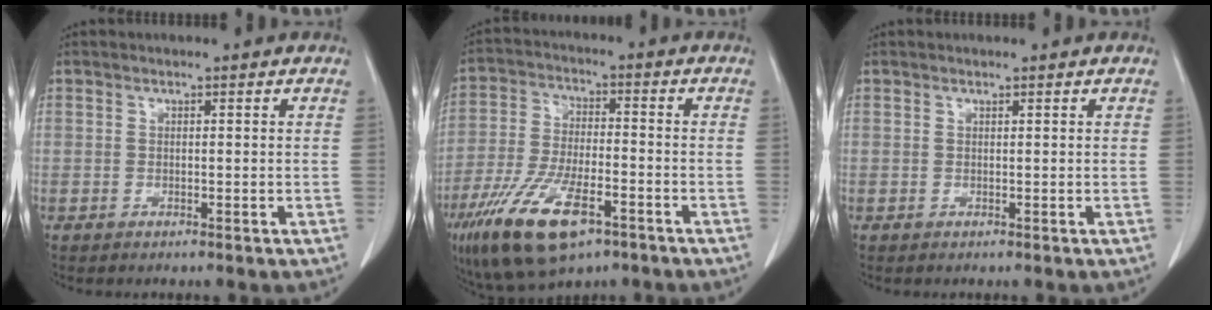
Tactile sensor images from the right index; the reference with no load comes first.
{"total": 15.2, "force": [-8.7, 5.1, 11.4], "torque": [-0.235, -0.022, -0.153]}
{"total": 0.0}